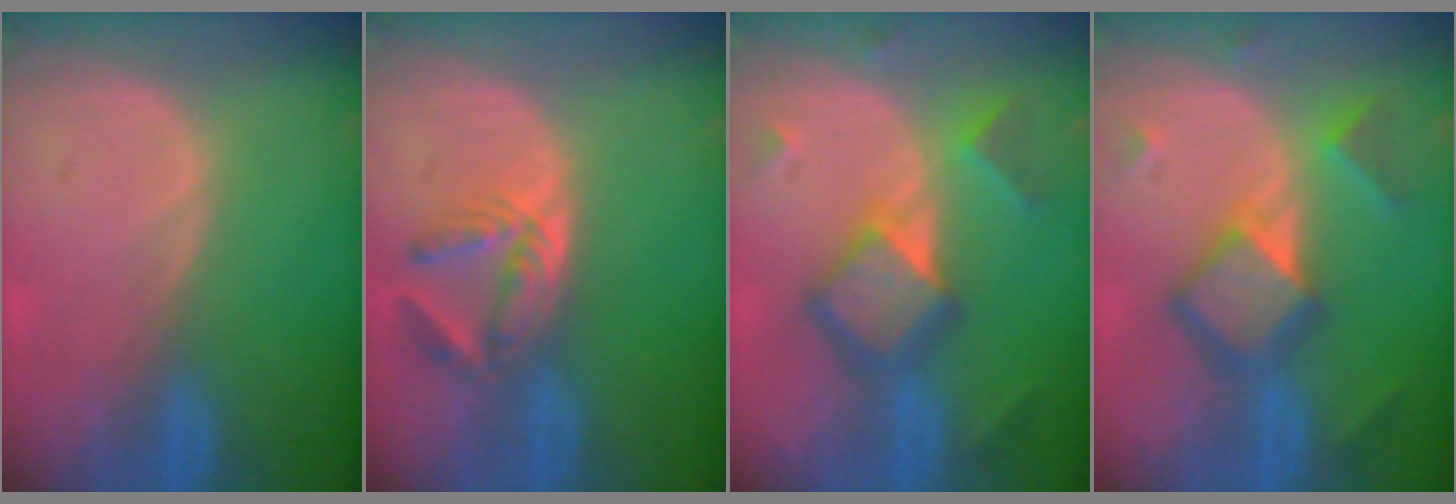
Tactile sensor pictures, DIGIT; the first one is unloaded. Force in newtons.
{"total": 5.7, "press": 5.3, "slide": 2.3}
{"total": 7.9, "press": 7.9, "slide": 0.6}
{"total": 7.7, "press": 7.7, "slide": 0.5}